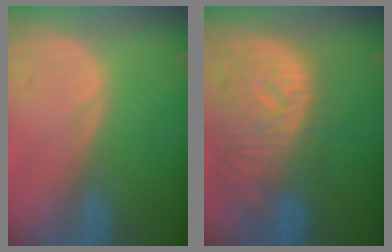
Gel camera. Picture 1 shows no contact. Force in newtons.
{"total": 11.3, "press": 9.9, "slide": 5.5}